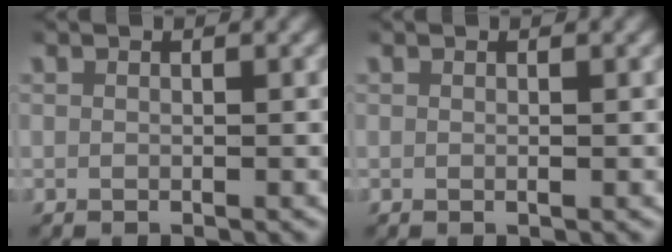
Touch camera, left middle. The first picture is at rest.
{"total": 0.0}